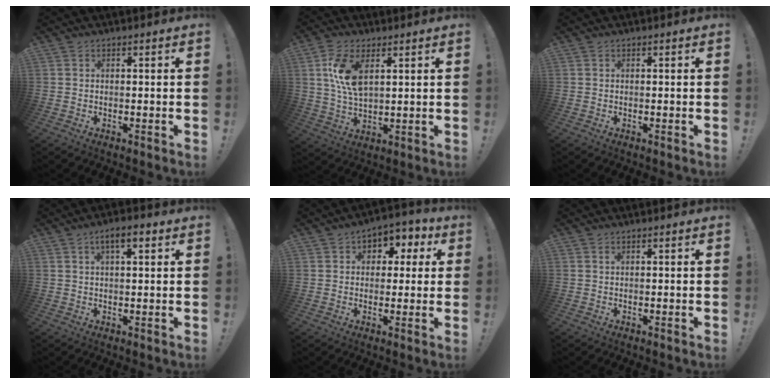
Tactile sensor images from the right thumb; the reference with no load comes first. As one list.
[{"total": 10.5, "force": [3.9, 5.4, 8.1], "torque": [-0.162, -0.009, 0.069]}, {"total": 0.0}, {"total": 4.9, "force": [2.1, 1.7, 4.1], "torque": [-0.060, 0.000, 0.030]}, {"total": 5.7, "force": [0.6, 5.2, 2.3], "torque": [-0.015, 0.000, 0.009]}, {"total": 0.0}]